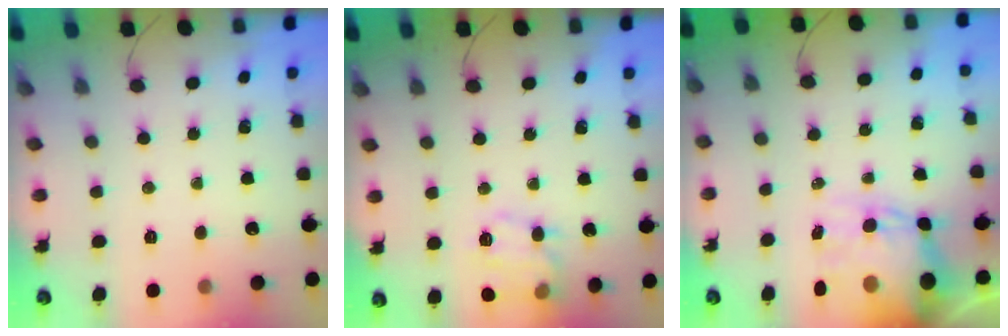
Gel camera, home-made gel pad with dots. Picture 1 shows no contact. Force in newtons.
{"total": 12.9, "press": 12.9, "slide": 0.6}
{"total": 11.8, "press": 11.4, "slide": 3.0}